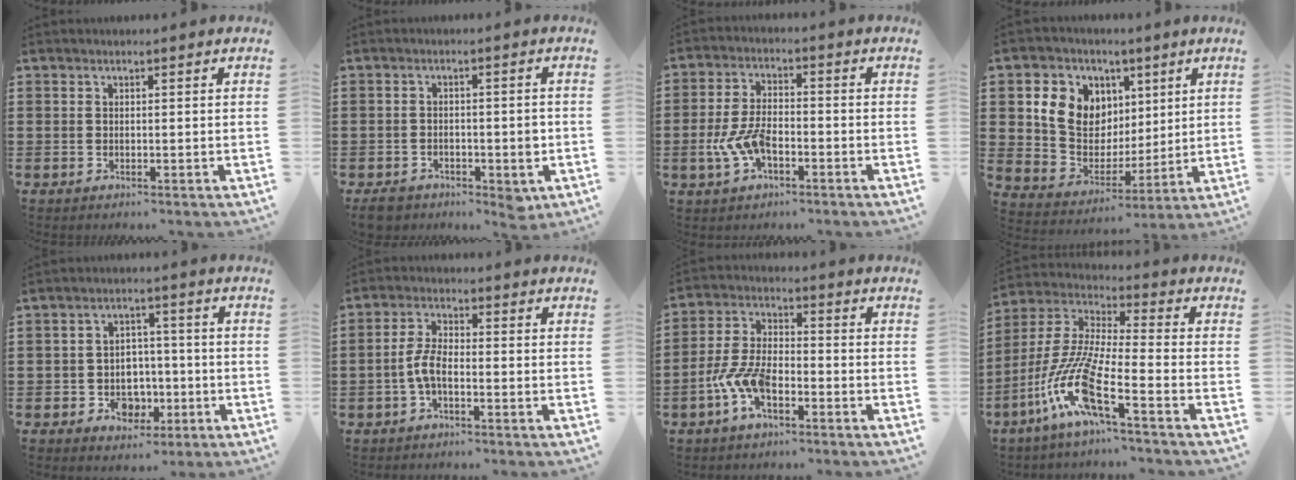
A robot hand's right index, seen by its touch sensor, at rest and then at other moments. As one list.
[{"total": 3.6, "force": [-1.8, 1.9, 2.5], "torque": [-0.045, 0.005, -0.033]}, {"total": 7.0, "force": [-2.5, 3.2, 5.7], "torque": [-0.145, -0.009, -0.053]}, {"total": 9.6, "force": [3.7, 8.3, 3.0], "torque": [-0.097, -0.002, 0.075]}, {"total": 5.0, "force": [-1.5, 4.4, 1.8], "torque": [-0.039, 0.007, -0.026]}, {"total": 4.5, "force": [-1.5, 1.7, 3.9], "torque": [-0.103, -0.005, -0.037]}, {"total": 7.9, "force": [-3.8, 3.4, 6.0], "torque": [-0.158, -0.010, -0.076]}, {"total": 12.0, "force": [-7.1, 1.0, 9.6], "torque": [-0.238, -0.029, -0.150]}]